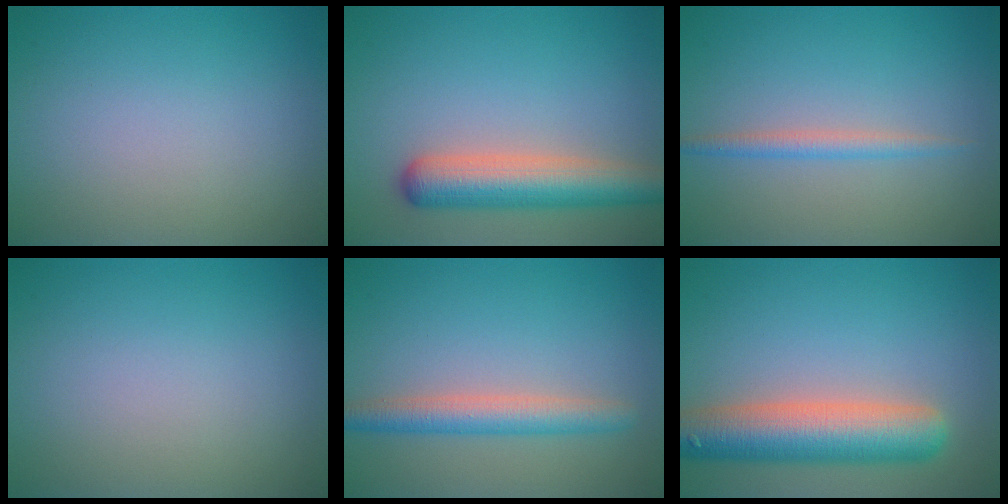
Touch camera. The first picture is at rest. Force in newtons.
{"total": 5.9, "press": 5.9, "slide": 0.3}
{"total": 1.7, "press": 1.7, "slide": 0.0}
{"total": 0.0}
{"total": 3.4, "press": 3.4, "slide": 0.1}
{"total": 7.9, "press": 7.9, "slide": 0.5}